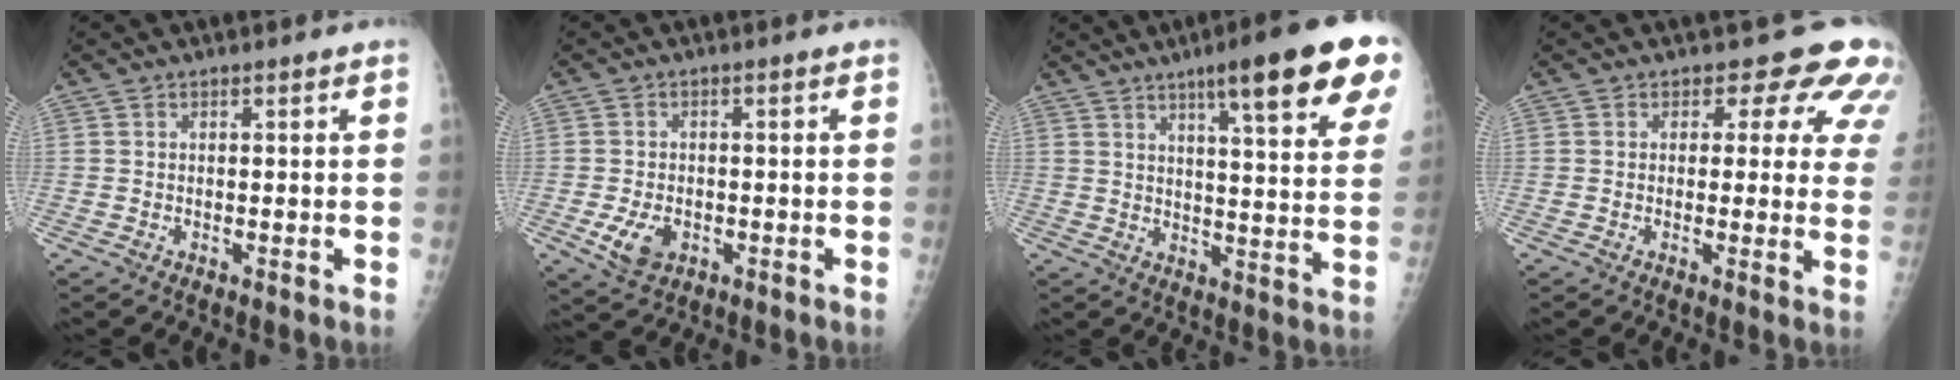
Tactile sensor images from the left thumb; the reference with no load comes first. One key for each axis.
{"total": 5.1, "fx": -1.7, "fy": 3.4, "fz": 3.4, "tx": -0.062, "ty": -0.001, "tz": -0.023}
{"total": 19.2, "fx": 10.9, "fy": 3.1, "fz": 15.5, "tx": -0.192, "ty": -0.036, "tz": 0.144}
{"total": 9.4, "fx": 6.5, "fy": 5.1, "fz": 4.3, "tx": -0.001, "ty": -0.025, "tz": 0.047}